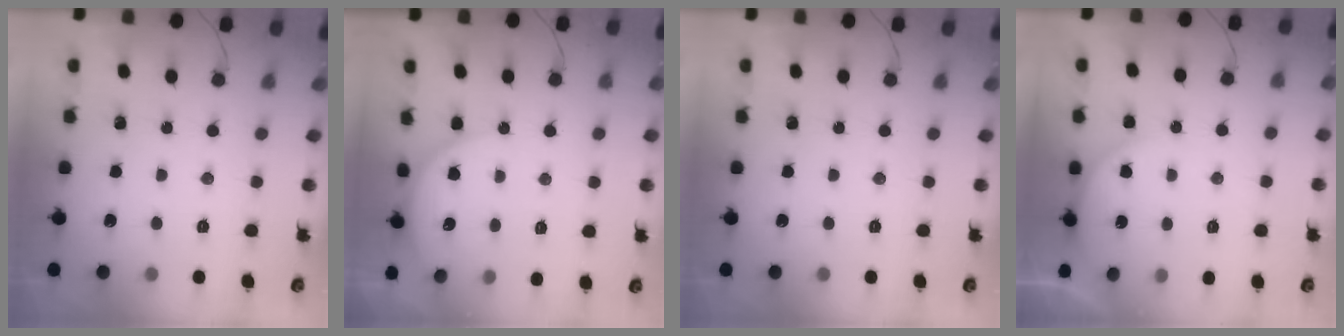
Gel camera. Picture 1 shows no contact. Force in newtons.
{"total": 7.0, "press": 7.0, "slide": 0.3}
{"total": 0.0}
{"total": 4.6, "press": 4.6, "slide": 0.4}